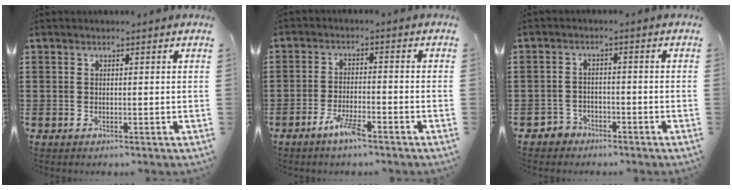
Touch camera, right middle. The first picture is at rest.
{"total": 4.3, "force": [-3.3, 0.7, 2.6], "torque": [-0.065, -0.004, -0.066]}
{"total": 2.5, "force": [-2.2, 1.1, -0.1], "torque": [-0.007, 0.003, -0.050]}